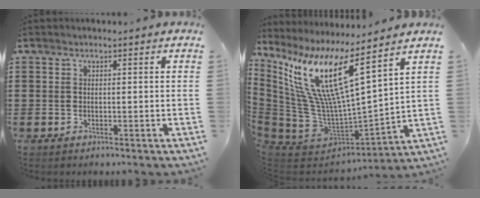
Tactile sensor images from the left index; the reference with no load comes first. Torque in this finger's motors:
{"motor_torque": [1.28, 0.86, 1.05, 0.21]}